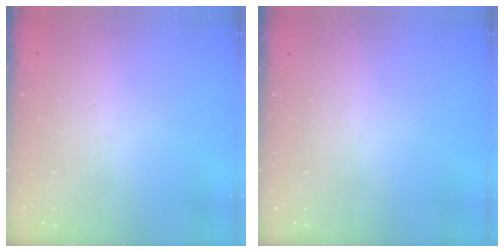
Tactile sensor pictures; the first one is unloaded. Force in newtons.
{"total": 0.0}